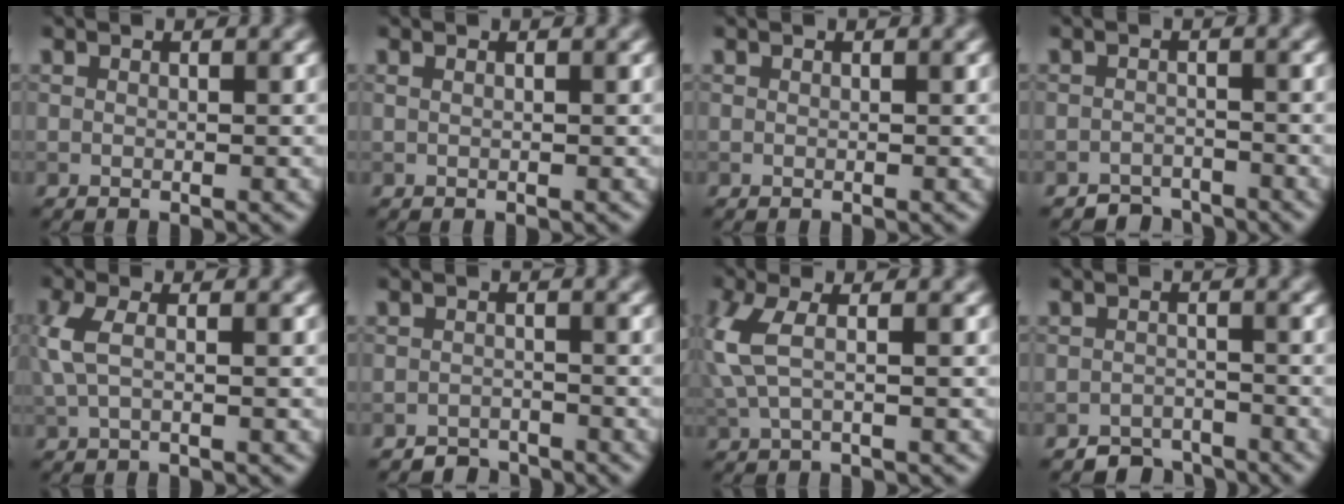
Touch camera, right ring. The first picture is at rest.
{"total": 0.7, "force": [0.3, 0.3, 0.5], "torque": [-0.009, -0.002, -0.001]}
{"total": 0.0}
{"total": 2.1, "force": [-2.0, 0.6, -0.1], "torque": [0.011, 0.006, -0.038]}
{"total": 2.9, "force": [0.3, 1.1, 2.7], "torque": [-0.067, 0.007, 0.002]}
{"total": 1.8, "force": [-1.7, 0.5, -0.1], "torque": [0.007, 0.006, -0.032]}
{"total": 3.9, "force": [0.4, 1.4, 3.6], "torque": [-0.095, 0.004, 0.003]}
{"total": 2.6, "force": [-2.4, 0.9, 0.1], "torque": [0.010, 0.005, -0.046]}